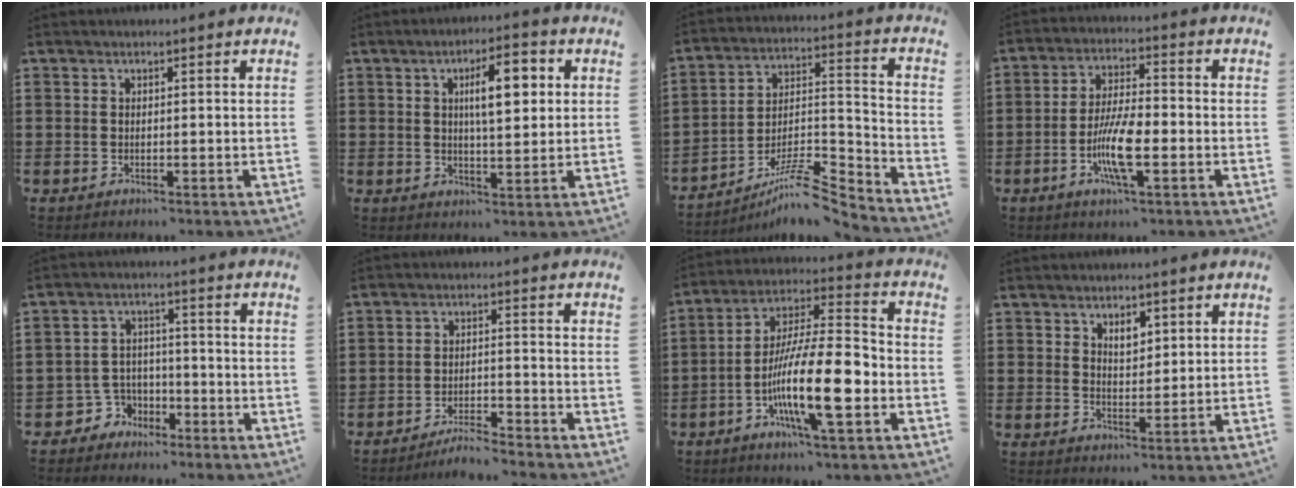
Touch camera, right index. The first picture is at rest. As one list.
[{"total": 7.4, "force": [1.9, 2.6, 6.6], "torque": [-0.108, 0.002, 0.025]}, {"total": 8.6, "force": [-7.4, 1.4, 4.2], "torque": [-0.065, 0.013, -0.141]}, {"total": 8.8, "force": [-2.9, 2.3, 8.0], "torque": [-0.172, -0.011, -0.059]}, {"total": 4.1, "force": [-2.7, 3.0, 0.6], "torque": [-0.038, 0.006, -0.059]}, {"total": 3.8, "force": [-3.7, 0.0, 0.7], "torque": [-0.017, 0.004, -0.078]}, {"total": 15.3, "force": [-5.0, 3.7, 14.0], "torque": [-0.267, -0.005, -0.092]}, {"total": 3.2, "force": [1.9, 1.7, 1.9], "torque": [-0.035, 0.003, 0.032]}]